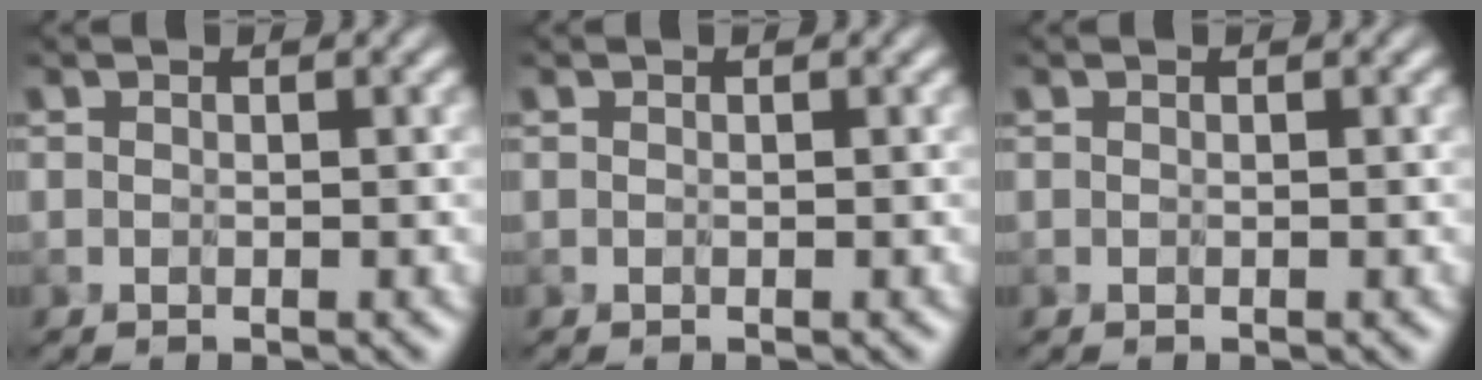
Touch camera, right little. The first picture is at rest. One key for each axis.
{"total": 0.0}
{"total": 0.0}